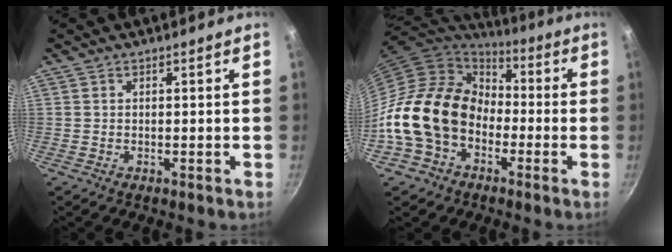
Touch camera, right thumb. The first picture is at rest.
{"total": 19.5, "force": [-4.4, 14.9, 11.8], "torque": [-0.189, 0.056, -0.093]}